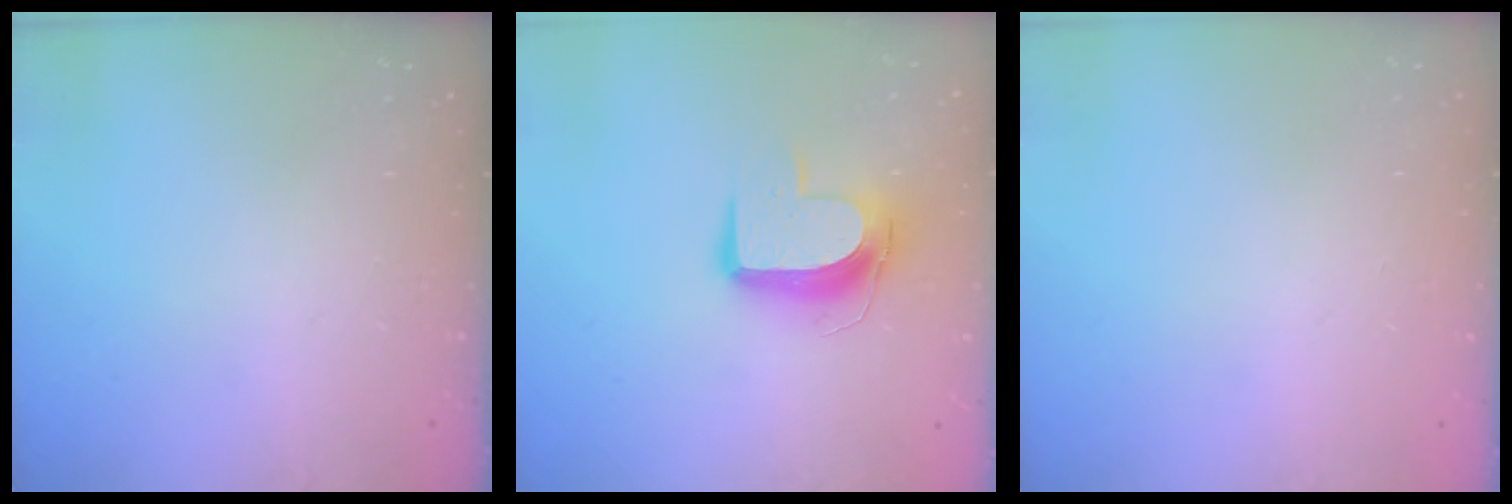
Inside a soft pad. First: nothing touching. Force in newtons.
{"total": 10.6, "press": 10.5, "slide": 1.0}
{"total": 0.0}